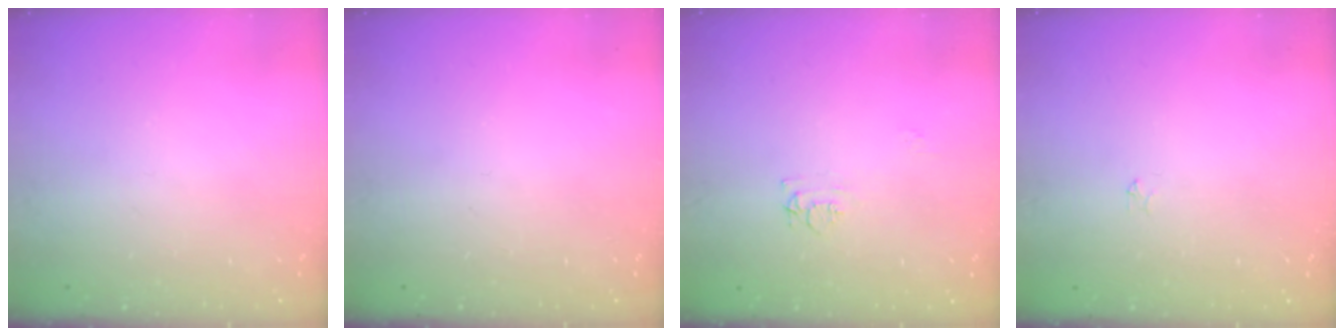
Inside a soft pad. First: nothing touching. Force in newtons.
{"total": 0.0}
{"total": 6.2, "press": 6.2, "slide": 0.6}
{"total": 2.2, "press": 2.2, "slide": 0.3}